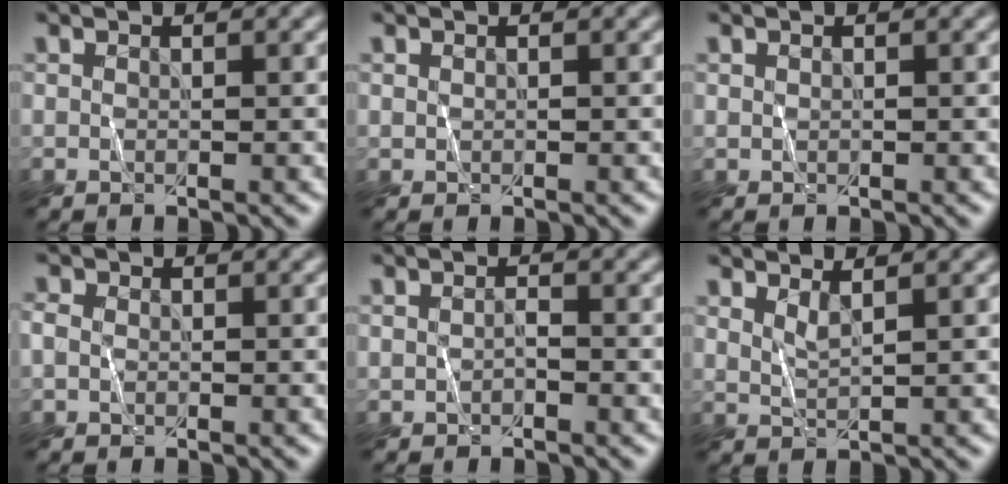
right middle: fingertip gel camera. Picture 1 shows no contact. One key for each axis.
{"total": 0.0}
{"total": 0.0}
{"total": 0.9, "fx": -0.4, "fy": 0.7, "fz": 0.3, "tx": -0.007, "ty": 0.007, "tz": -0.004}
{"total": 0.6, "fx": -0.6, "fy": 0.1, "fz": 0.1, "tx": -0.004, "ty": 0.005, "tz": -0.003}
{"total": 1.1, "fx": 0.8, "fy": 0.3, "fz": 0.6, "tx": -0.006, "ty": 0.000, "tz": 0.023}